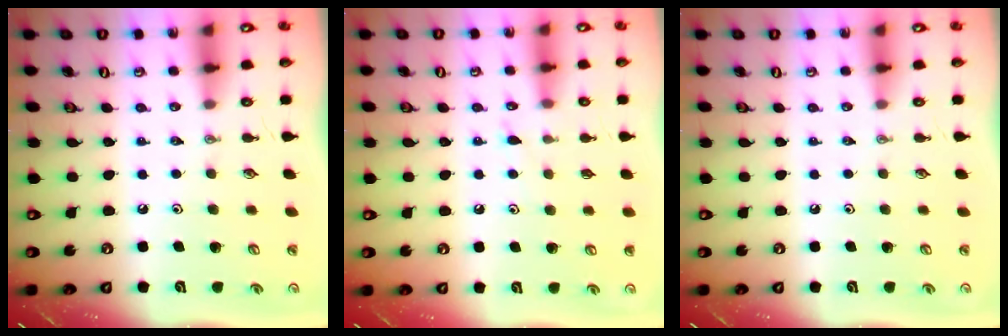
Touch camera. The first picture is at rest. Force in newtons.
{"total": 4.6, "press": 4.6, "slide": 0.4}
{"total": 0.0}